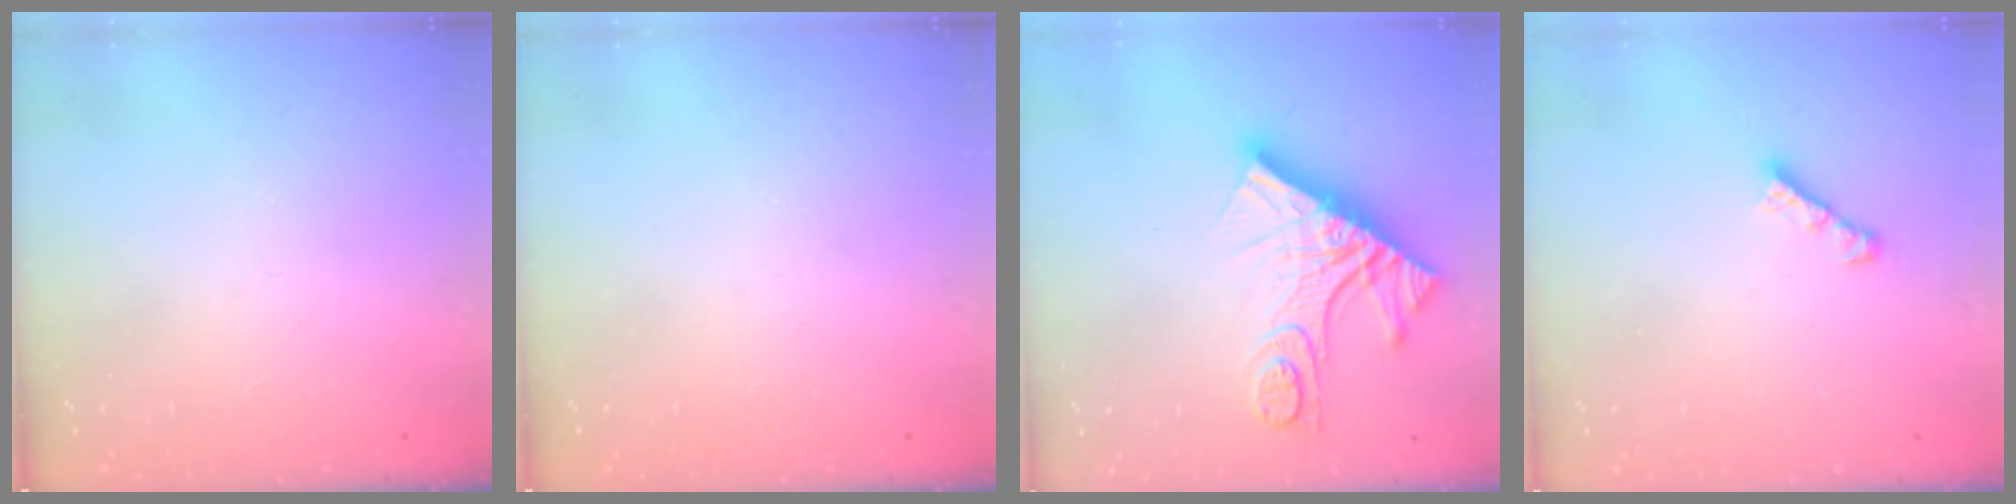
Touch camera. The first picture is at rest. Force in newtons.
{"total": 0.0}
{"total": 15.7, "press": 15.6, "slide": 1.6}
{"total": 3.0, "press": 3.0, "slide": 0.3}